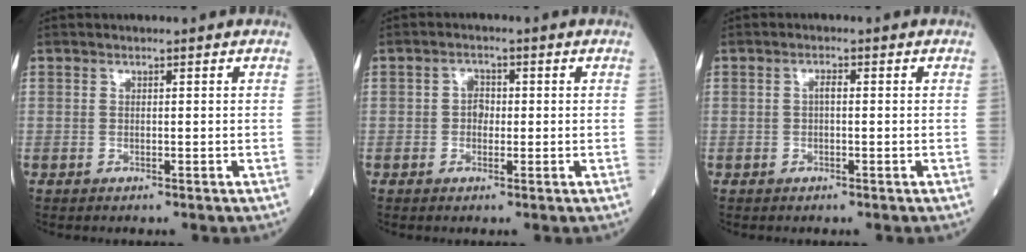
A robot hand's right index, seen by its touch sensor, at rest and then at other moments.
{"total": 2.1, "force": [-0.2, 1.7, 1.3], "torque": [-0.016, 0.007, -0.006]}
{"total": 1.1, "force": [0.0, 0.4, 1.0], "torque": [-0.020, 0.002, -0.002]}